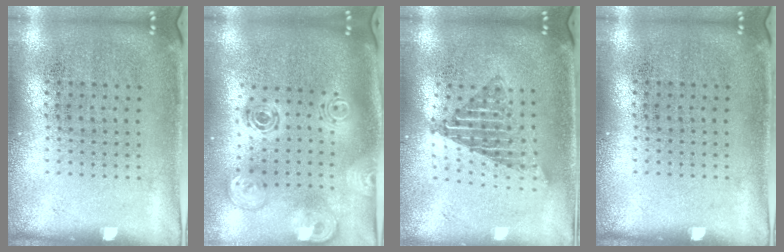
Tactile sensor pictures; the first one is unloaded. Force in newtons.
{"total": 2.0, "press": 1.7, "slide": 1.0}
{"total": 1.7, "press": 1.4, "slide": 1.0}
{"total": 0.0}